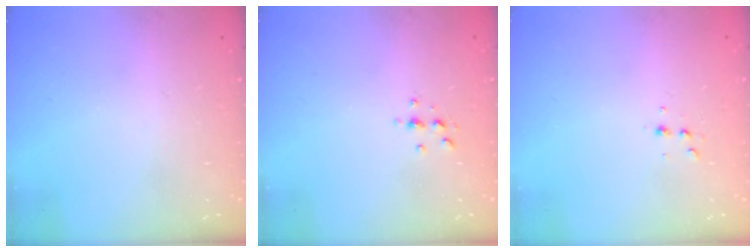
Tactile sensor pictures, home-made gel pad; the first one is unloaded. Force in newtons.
{"total": 3.3, "press": 3.2, "slide": 0.4}
{"total": 3.7, "press": 3.5, "slide": 1.1}